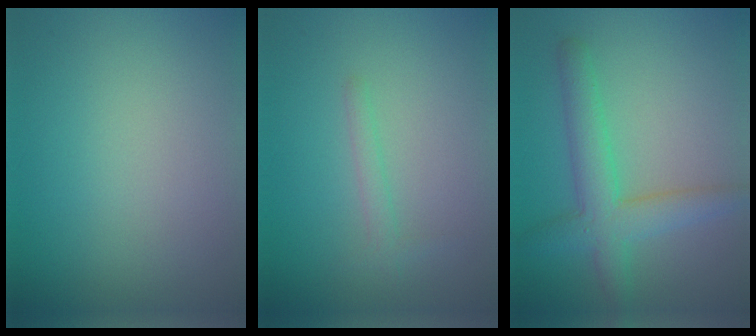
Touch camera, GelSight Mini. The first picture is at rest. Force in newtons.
{"total": 1.2, "press": 1.2, "slide": 0.0}
{"total": 4.6, "press": 4.6, "slide": 0.1}